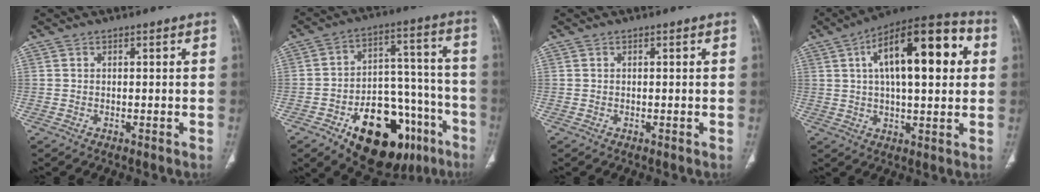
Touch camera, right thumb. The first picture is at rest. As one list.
[{"total": 24.4, "force": [-12.5, 13.1, 16.5], "torque": [-0.185, 0.079, -0.175]}, {"total": 0.0}, {"total": 21.1, "force": [5.2, 8.3, 18.7], "torque": [-0.265, 0.018, 0.068]}]